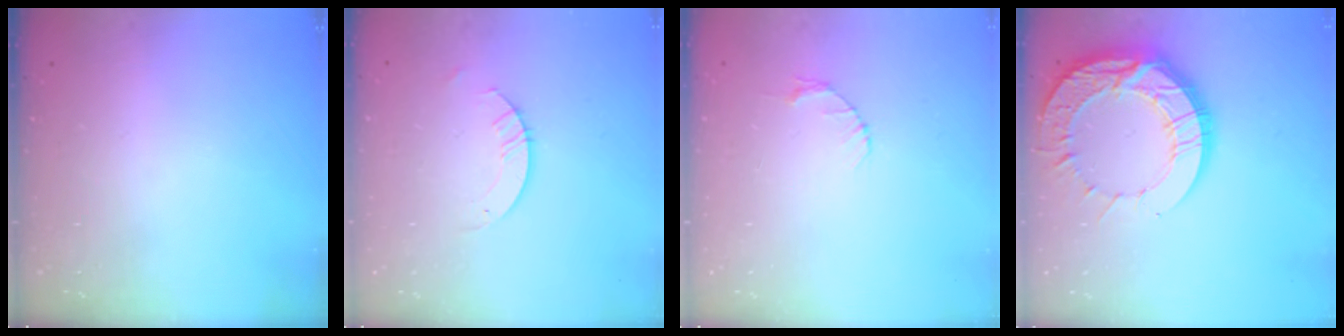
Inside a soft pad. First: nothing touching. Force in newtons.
{"total": 2.6, "press": 2.6, "slide": 0.2}
{"total": 2.6, "press": 2.6, "slide": 0.3}
{"total": 20.2, "press": 20.1, "slide": 1.8}